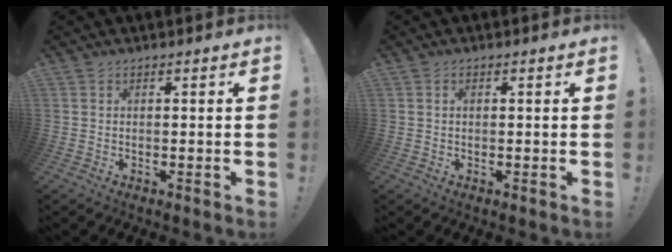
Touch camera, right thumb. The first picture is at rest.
{"total": 0.7, "force": [0.2, 0.4, 0.5], "torque": [-0.016, 0.004, 0.004]}